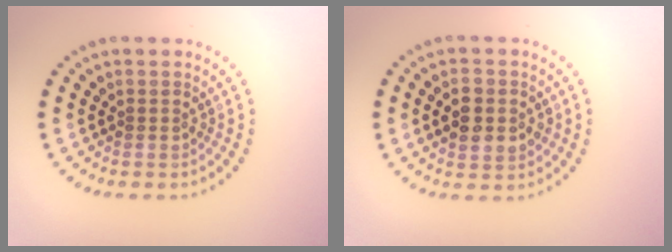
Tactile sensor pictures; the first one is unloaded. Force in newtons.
{"total": 3.9, "press": 3.9, "slide": 0.3}